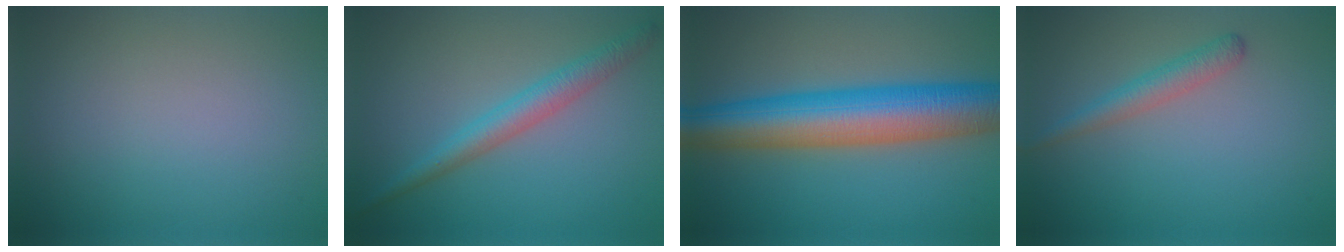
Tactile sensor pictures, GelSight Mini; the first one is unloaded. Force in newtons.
{"total": 3.2, "press": 3.2, "slide": 0.1}
{"total": 11.0, "press": 11.0, "slide": 0.1}
{"total": 2.3, "press": 2.3, "slide": 0.0}